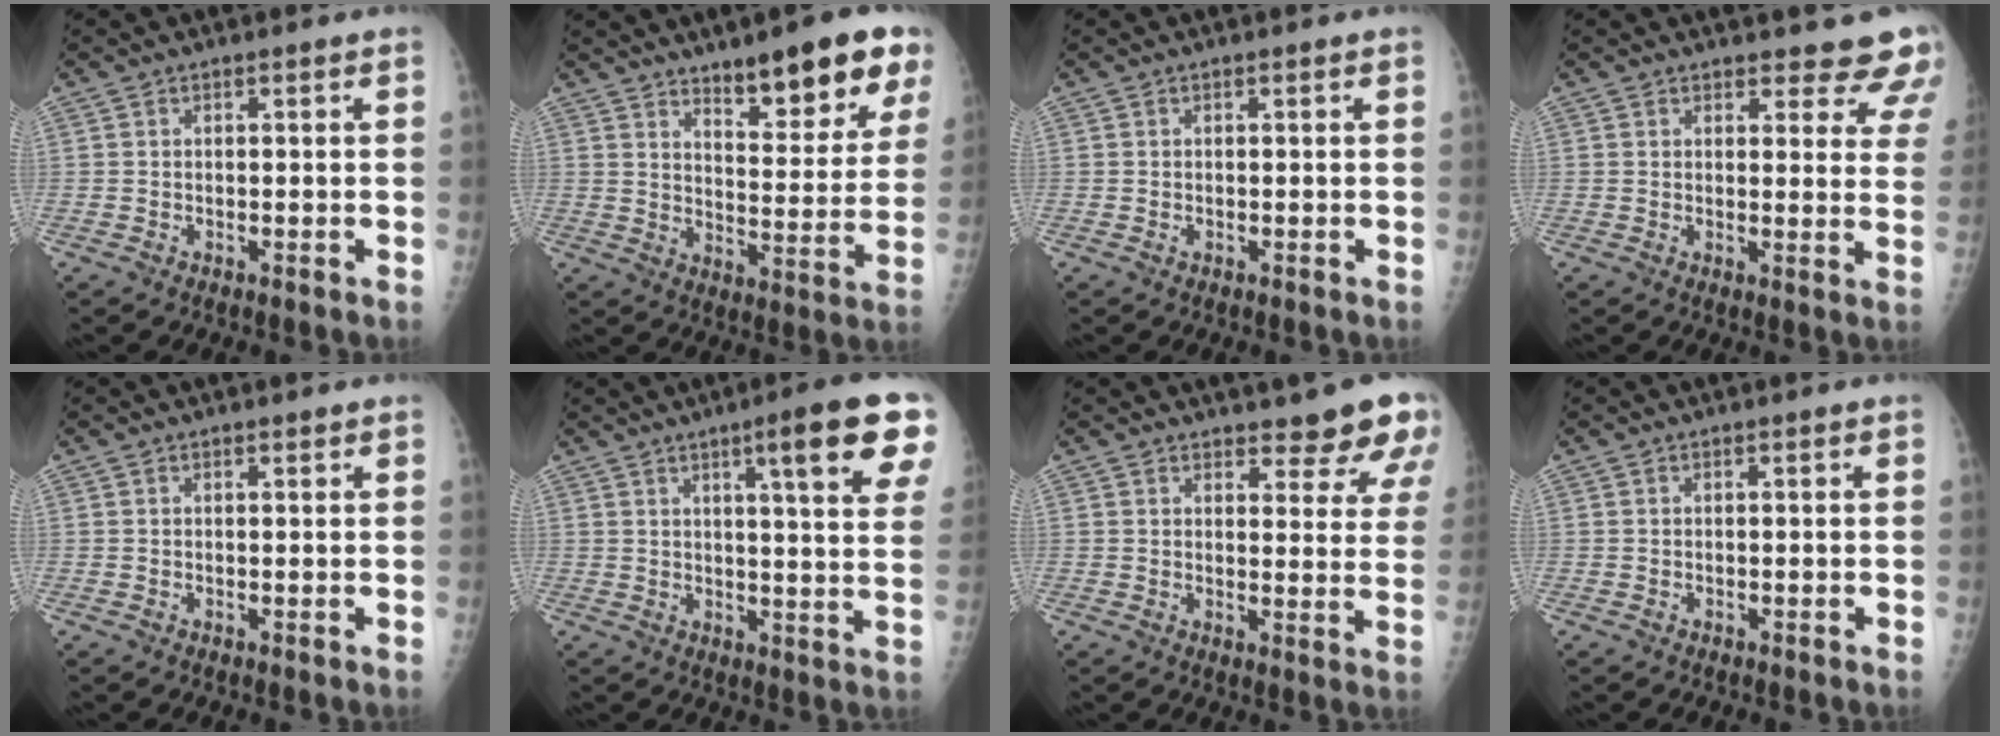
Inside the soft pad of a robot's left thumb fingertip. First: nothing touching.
{"total": 16.0, "force": [10.2, 4.5, 11.4], "torque": [-0.118, -0.060, 0.151]}
{"total": 0.5, "force": [0.1, 0.3, 0.4], "torque": [-0.004, 0.001, 0.004]}
{"total": 10.1, "force": [9.1, 3.1, 3.0], "torque": [0.013, -0.050, 0.082]}
{"total": 0.7, "force": [0.5, 0.2, 0.4], "torque": [-0.007, -0.002, 0.008]}
{"total": 14.3, "force": [7.3, 1.8, 12.1], "torque": [-0.144, -0.029, 0.091]}
{"total": 10.2, "force": [8.4, 2.9, 5.1], "torque": [-0.028, -0.052, 0.089]}
{"total": 0.0}